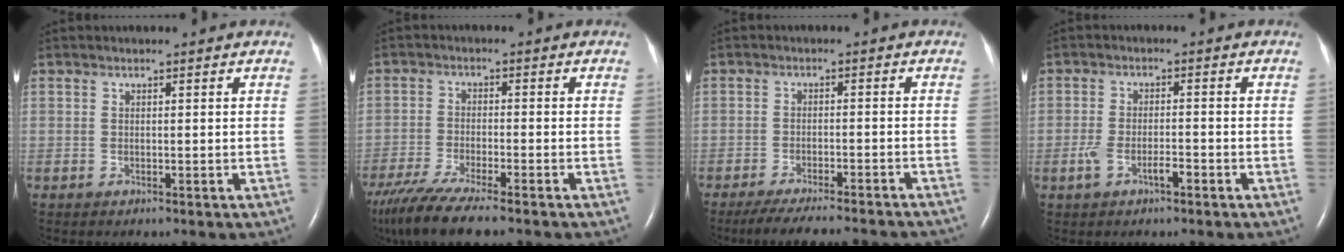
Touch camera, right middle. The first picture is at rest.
{"total": 11.8, "force": [-9.5, 1.1, 6.9], "torque": [-0.124, -0.030, -0.161]}
{"total": 14.2, "force": [-12.8, 1.2, 6.0], "torque": [-0.093, -0.022, -0.173]}
{"total": 3.8, "force": [-1.8, 1.3, 3.0], "torque": [-0.067, 0.006, -0.030]}